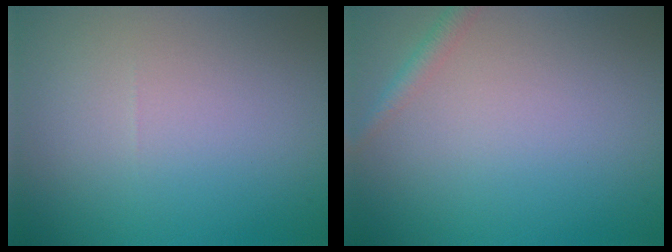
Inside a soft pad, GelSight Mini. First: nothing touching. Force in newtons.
{"total": 1.4, "press": 1.4, "slide": 0.1}